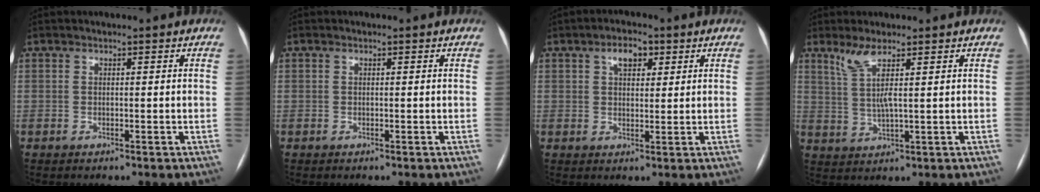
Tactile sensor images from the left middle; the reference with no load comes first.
{"total": 0.0}
{"total": 4.1, "force": [2.0, 2.2, 2.8], "torque": [-0.049, 0.012, 0.033]}
{"total": 4.6, "force": [2.6, 0.1, 3.8], "torque": [-0.085, 0.001, 0.056]}